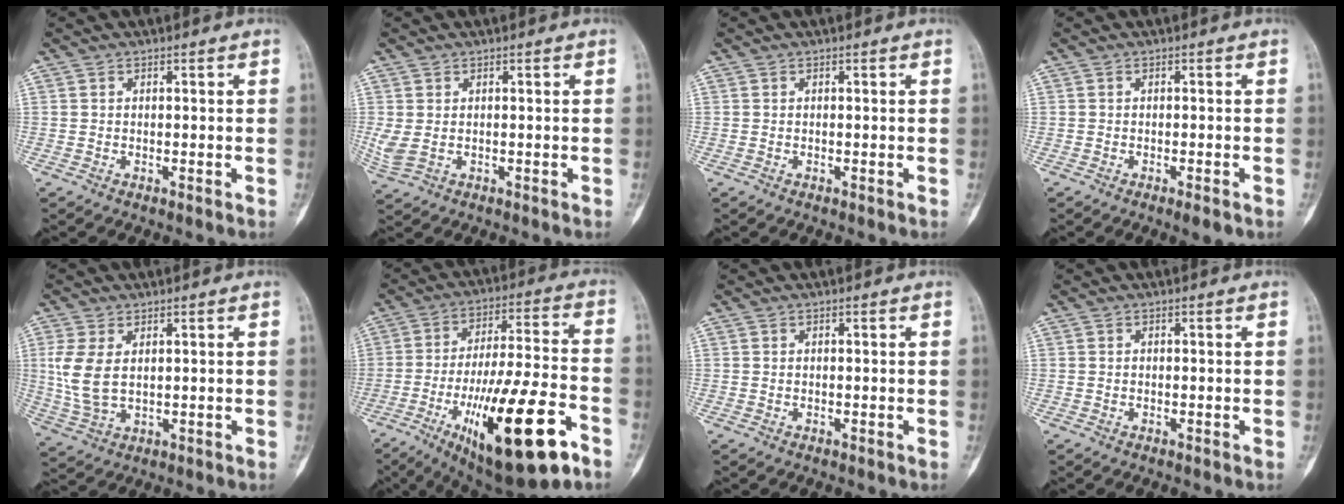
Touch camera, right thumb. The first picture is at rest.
{"total": 3.2, "force": [0.1, 1.9, 2.6], "torque": [-0.075, 0.003, 0.011]}
{"total": 0.0}
{"total": 2.1, "force": [-1.2, 0.4, 1.6], "torque": [-0.027, 0.000, -0.018]}
{"total": 7.5, "force": [1.4, 4.3, 6.0], "torque": [-0.141, -0.006, 0.041]}
{"total": 25.3, "force": [-11.2, 6.7, 21.7], "torque": [-0.360, 0.033, -0.168]}
{"total": 0.0}
{"total": 0.0}